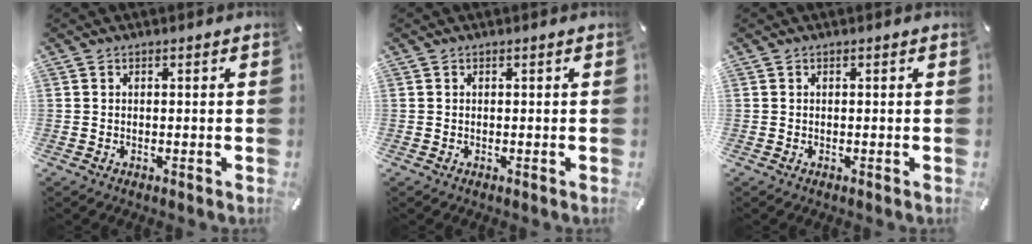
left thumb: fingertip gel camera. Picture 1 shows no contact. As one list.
[{"total": 0.0}, {"total": 0.0}]